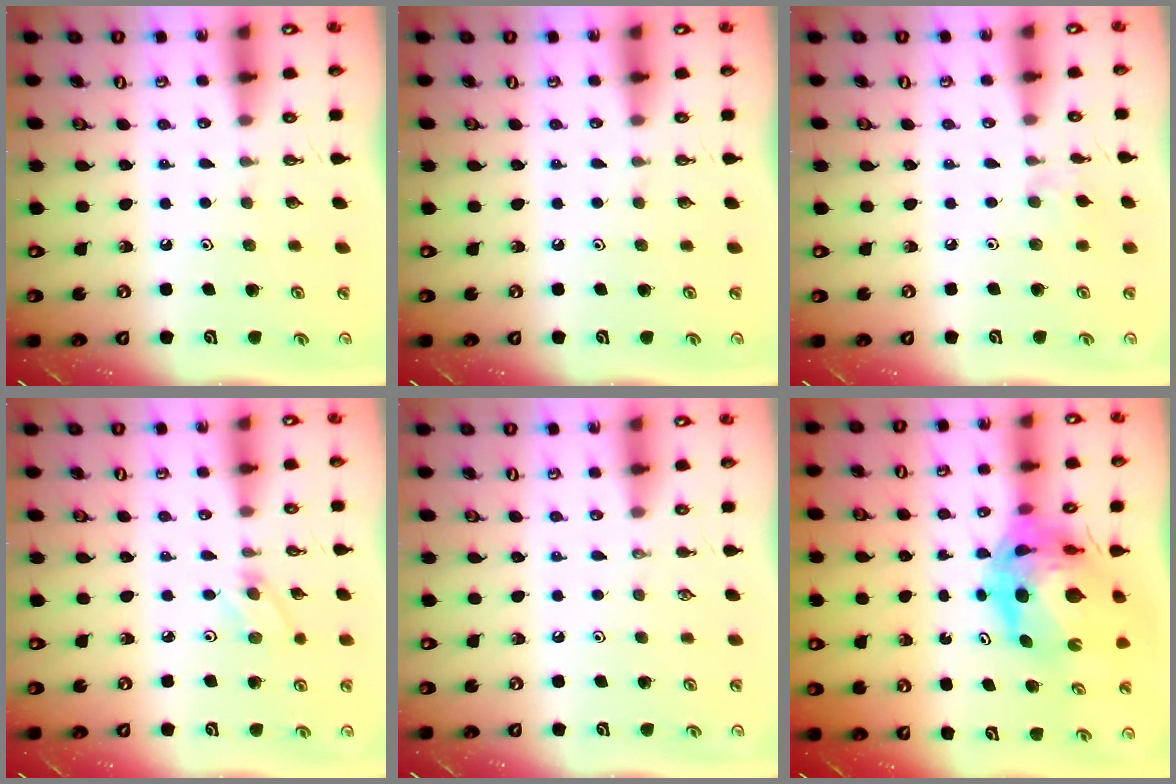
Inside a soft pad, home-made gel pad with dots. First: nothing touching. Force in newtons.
{"total": 0.0}
{"total": 1.8, "press": 1.7, "slide": 0.4}
{"total": 3.3, "press": 3.3, "slide": 0.4}
{"total": 0.0}
{"total": 15.0, "press": 14.9, "slide": 2.0}